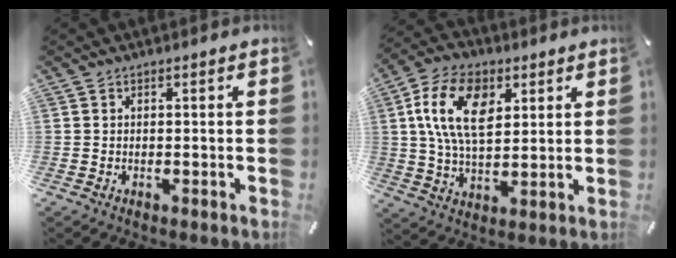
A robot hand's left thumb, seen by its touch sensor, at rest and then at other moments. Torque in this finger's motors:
{"motor_torque": [0.36, 0.81, 1.87, -0.89, 0.61]}